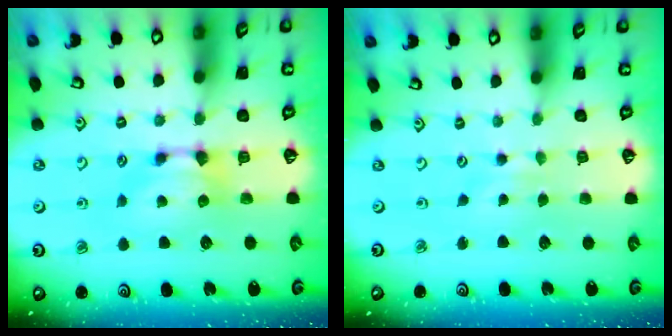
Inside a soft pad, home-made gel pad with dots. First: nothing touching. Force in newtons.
{"total": 2.2, "press": 2.1, "slide": 0.4}